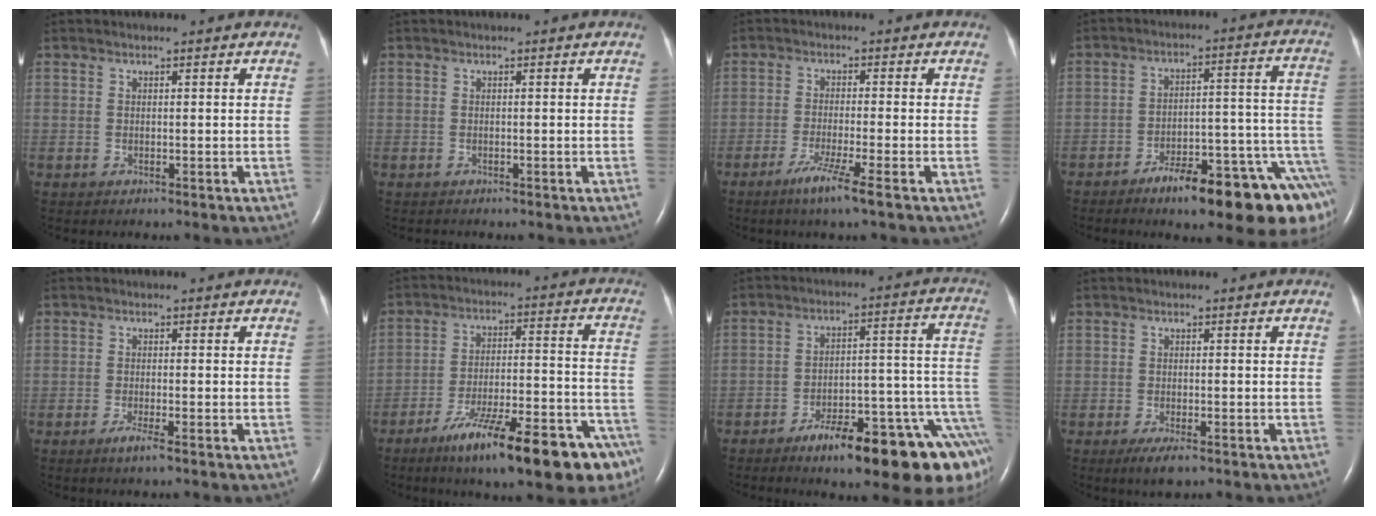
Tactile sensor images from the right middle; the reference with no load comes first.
{"total": 0.0}
{"total": 5.3, "force": [-3.2, -0.7, 4.2], "torque": [-0.083, -0.016, -0.062]}
{"total": 19.1, "force": [-12.7, 3.7, 13.8], "torque": [-0.083, 0.043, -0.175]}
{"total": 2.0, "force": [-1.3, -0.1, 1.6], "torque": [-0.037, -0.005, -0.026]}
{"total": 20.8, "force": [-14.2, 3.9, 14.7], "torque": [-0.159, 0.022, -0.218]}
{"total": 20.5, "force": [-12.9, 4.5, 15.3], "torque": [-0.100, 0.042, -0.176]}
{"total": 3.1, "force": [-1.9, 0.8, 2.3], "torque": [-0.046, -0.006, -0.031]}